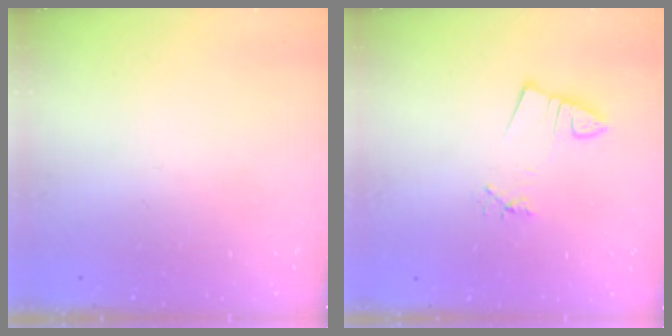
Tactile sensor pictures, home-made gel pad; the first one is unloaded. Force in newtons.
{"total": 1.1, "press": 1.1, "slide": 0.0}